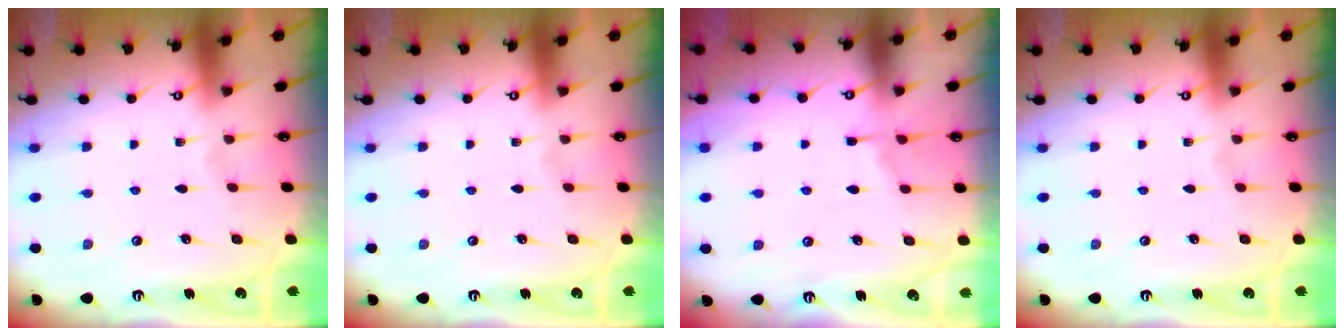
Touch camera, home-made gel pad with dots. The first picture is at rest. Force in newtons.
{"total": 0.0}
{"total": 3.3, "press": 3.3, "slide": 0.3}
{"total": 0.0}